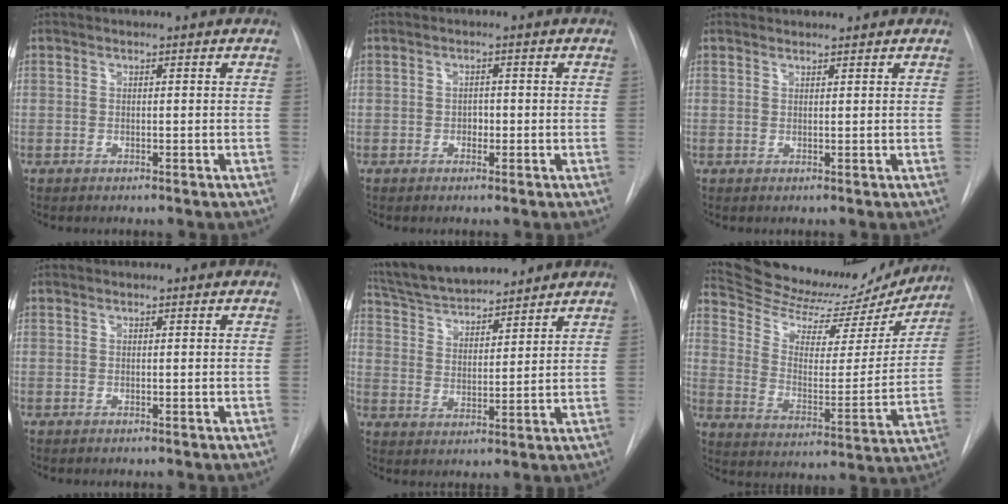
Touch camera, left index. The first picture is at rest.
{"total": 1.1, "force": [-0.3, 0.8, 0.7], "torque": [-0.009, 0.003, -0.005]}
{"total": 1.6, "force": [1.5, 0.2, 0.1], "torque": [-0.006, 0.013, 0.029]}
{"total": 0.0}
{"total": 13.8, "force": [12.7, 2.4, 4.9], "torque": [-0.089, 0.023, 0.223]}
{"total": 23.2, "force": [21.9, 5.2, 5.4], "torque": [-0.083, -0.041, 0.304]}